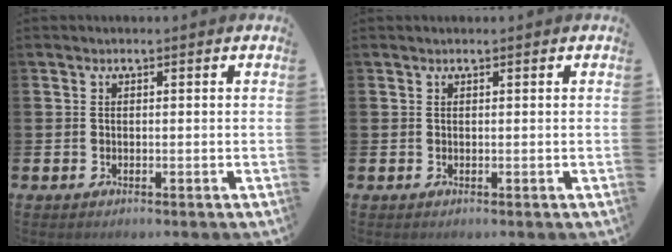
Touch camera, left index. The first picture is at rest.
{"total": 0.0}